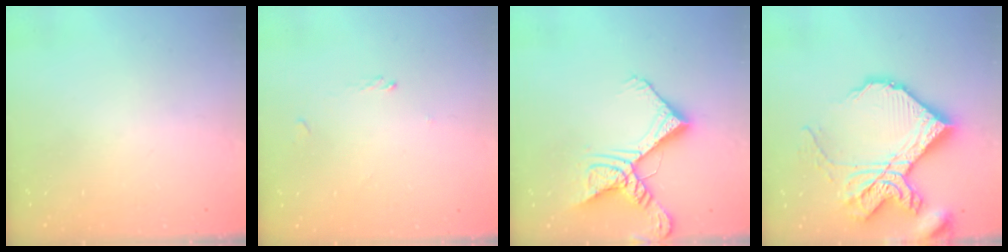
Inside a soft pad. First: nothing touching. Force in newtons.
{"total": 0.0}
{"total": 15.1, "press": 15.0, "slide": 1.7}
{"total": 23.8, "press": 23.6, "slide": 2.9}